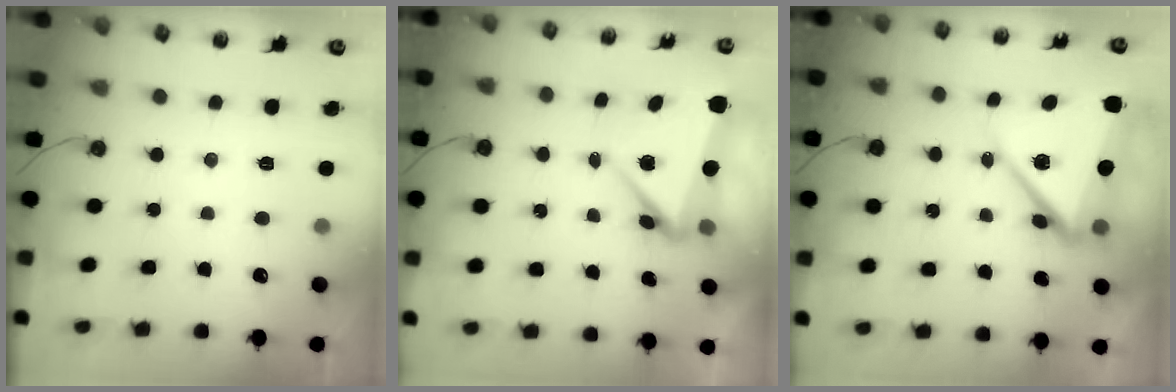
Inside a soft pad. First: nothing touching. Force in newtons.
{"total": 8.7, "press": 6.8, "slide": 5.4}
{"total": 12.5, "press": 12.4, "slide": 1.5}